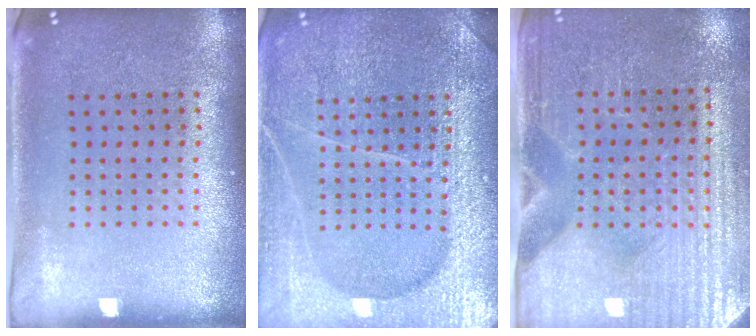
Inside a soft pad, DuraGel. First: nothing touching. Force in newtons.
{"total": 6.6, "press": 6.6, "slide": 0.8}
{"total": 3.5, "press": 3.3, "slide": 1.2}